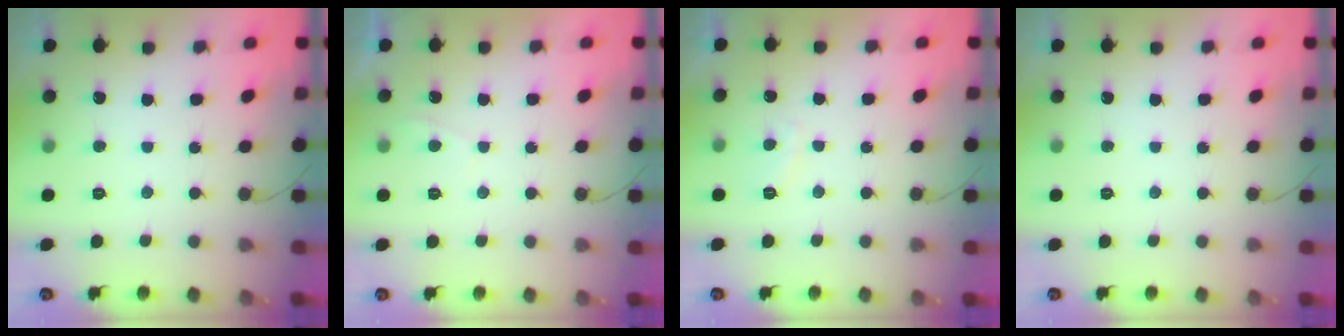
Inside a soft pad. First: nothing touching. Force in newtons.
{"total": 0.0}
{"total": 3.1, "press": 2.9, "slide": 0.9}
{"total": 0.0}